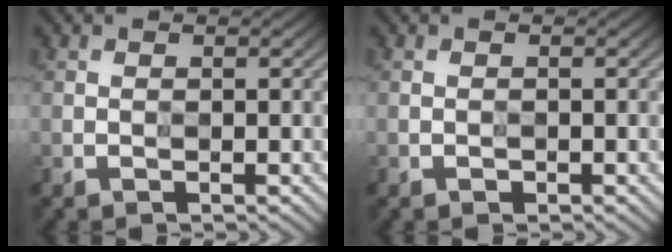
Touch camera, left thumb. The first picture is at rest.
{"total": 0.9, "force": [-0.6, 0.4, 0.5], "torque": [-0.006, 0.001, -0.011]}